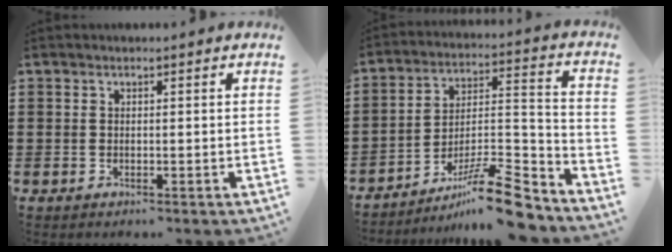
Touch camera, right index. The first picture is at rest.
{"total": 12.3, "force": [-9.7, 1.7, 7.4], "torque": [-0.107, 0.036, -0.179]}